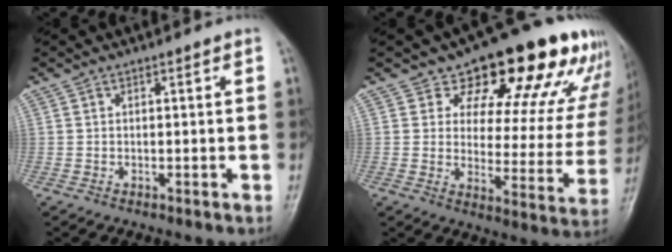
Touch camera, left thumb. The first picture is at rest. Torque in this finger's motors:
{"motor_torque": [0.56, 0.34, -0.05, -0.45, 0.08]}